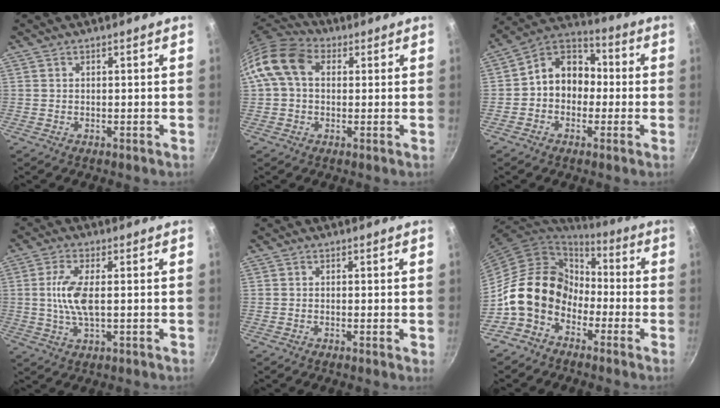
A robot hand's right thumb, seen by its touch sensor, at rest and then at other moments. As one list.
[{"total": 11.0, "force": [2.2, 8.0, 7.2], "torque": [-0.116, 0.022, 0.021]}, {"total": 10.4, "force": [-0.7, 8.4, 6.1], "torque": [-0.053, 0.042, -0.037]}, {"total": 7.5, "force": [0.4, 2.7, 7.0], "torque": [-0.153, 0.002, 0.005]}, {"total": 0.6, "force": [0.0, 0.1, 0.6], "torque": [-0.009, -0.002, -0.004]}, {"total": 13.6, "force": [-5.0, 10.4, 7.0], "torque": [-0.081, 0.055, -0.108]}]